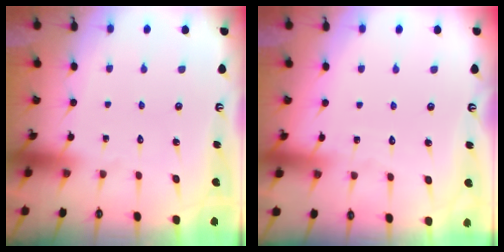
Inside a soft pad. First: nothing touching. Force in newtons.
{"total": 2.4, "press": 2.4, "slide": 0.3}